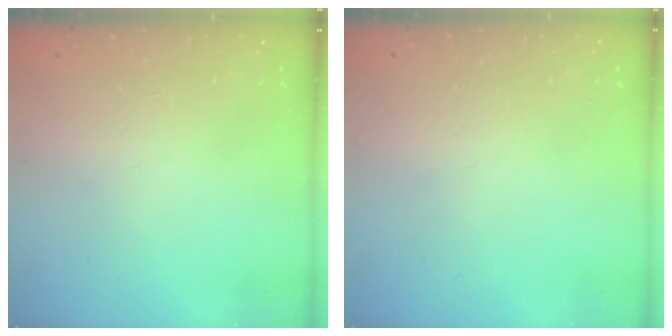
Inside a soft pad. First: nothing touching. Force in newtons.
{"total": 0.0}